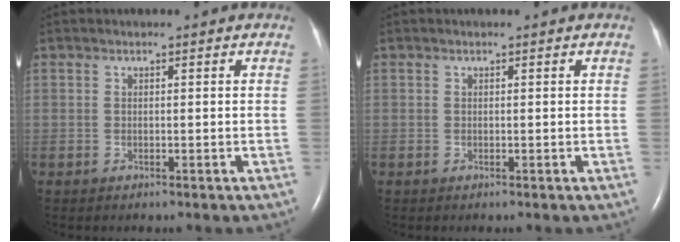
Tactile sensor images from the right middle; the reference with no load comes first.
{"total": 0.0}